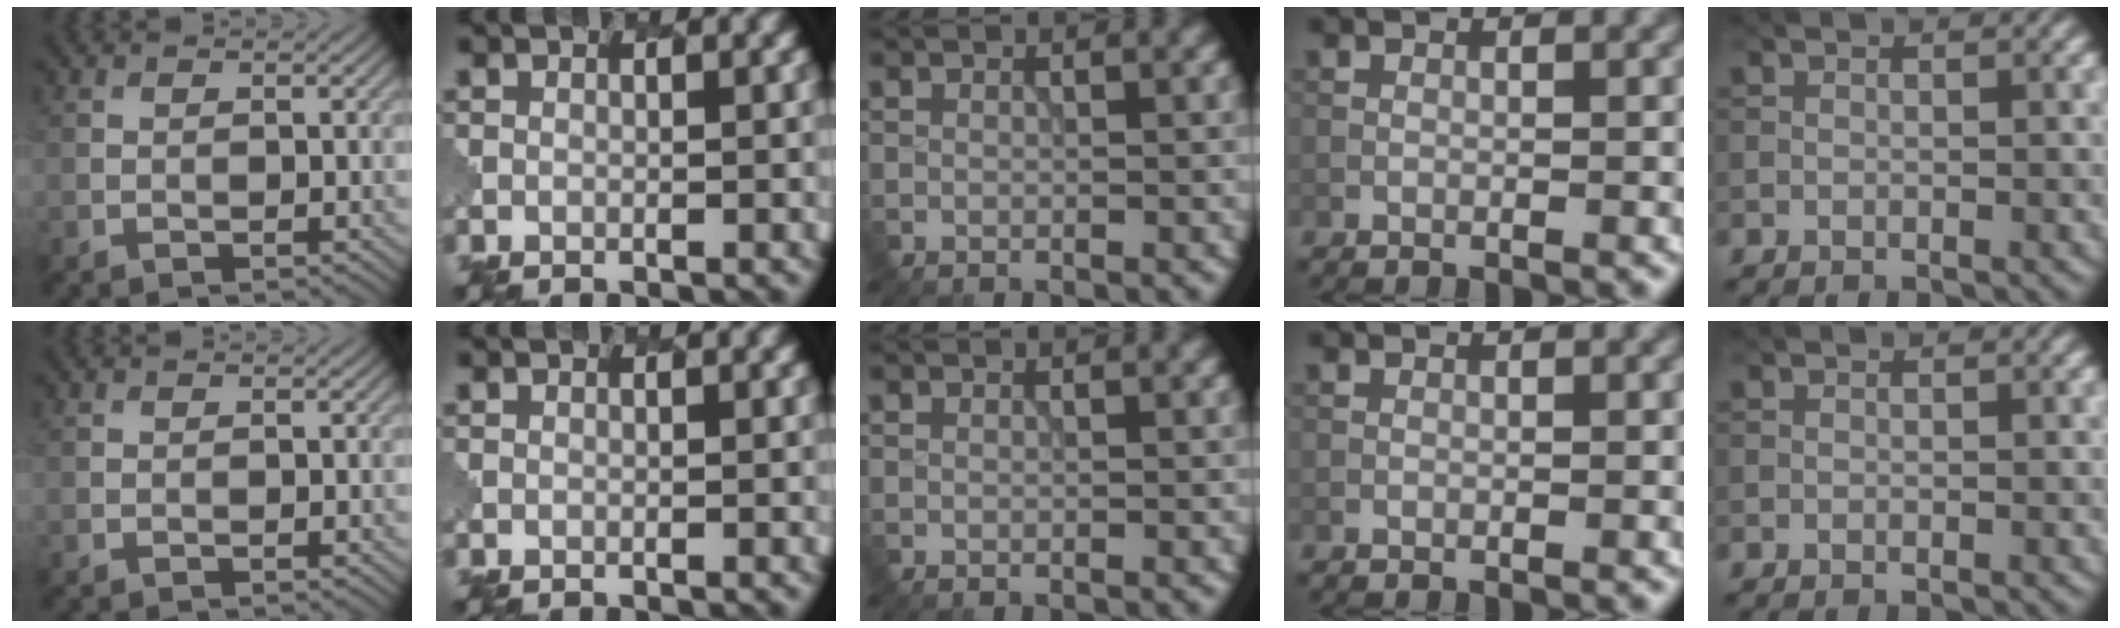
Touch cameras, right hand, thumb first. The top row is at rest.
{}